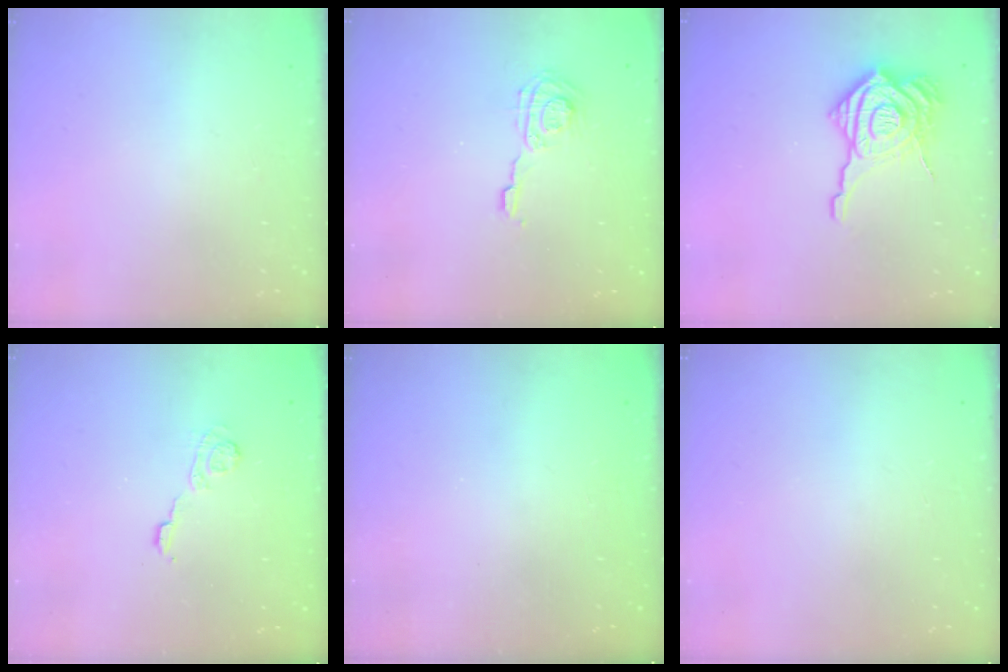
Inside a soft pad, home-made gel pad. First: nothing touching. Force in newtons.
{"total": 7.1, "press": 7.1, "slide": 0.7}
{"total": 17.7, "press": 17.6, "slide": 1.8}
{"total": 4.1, "press": 4.1, "slide": 0.7}
{"total": 2.4, "press": 2.3, "slide": 0.7}
{"total": 0.0}